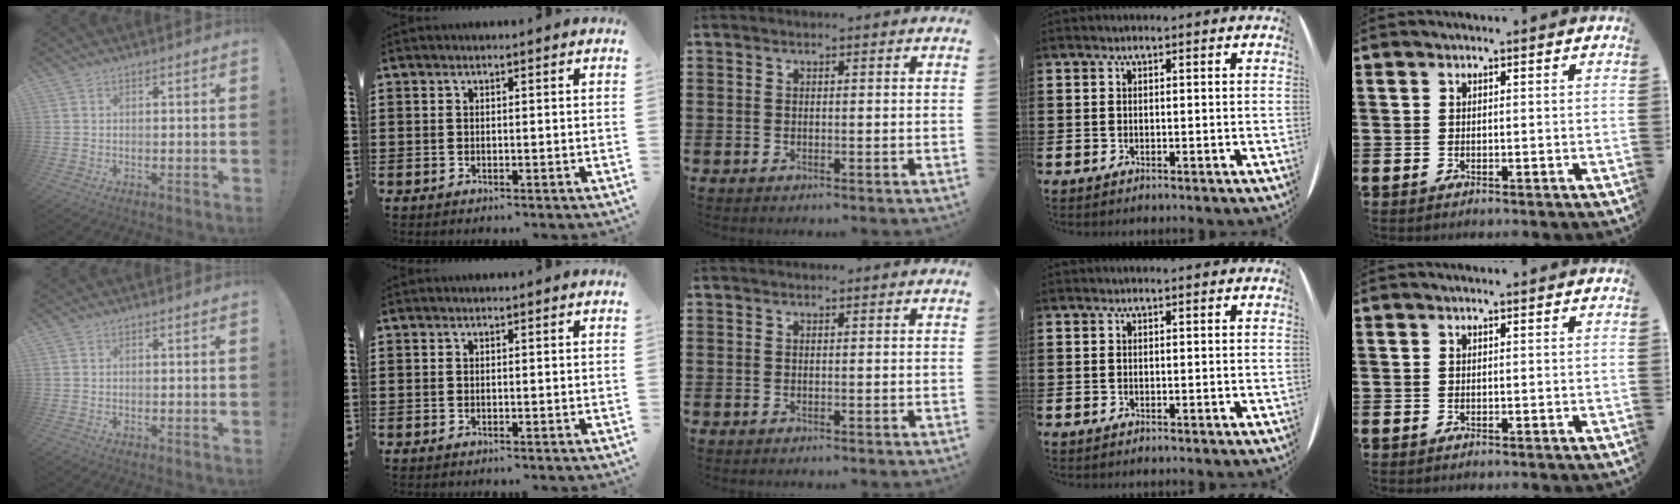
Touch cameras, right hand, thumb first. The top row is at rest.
{}